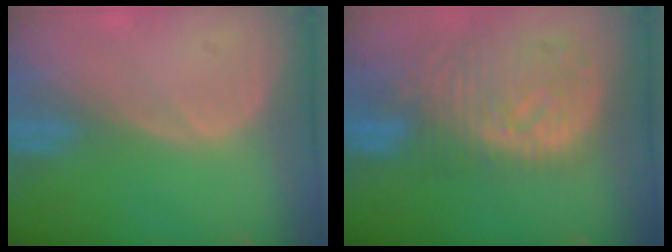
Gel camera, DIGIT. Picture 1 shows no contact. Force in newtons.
{"total": 10.9, "press": 9.6, "slide": 5.1}